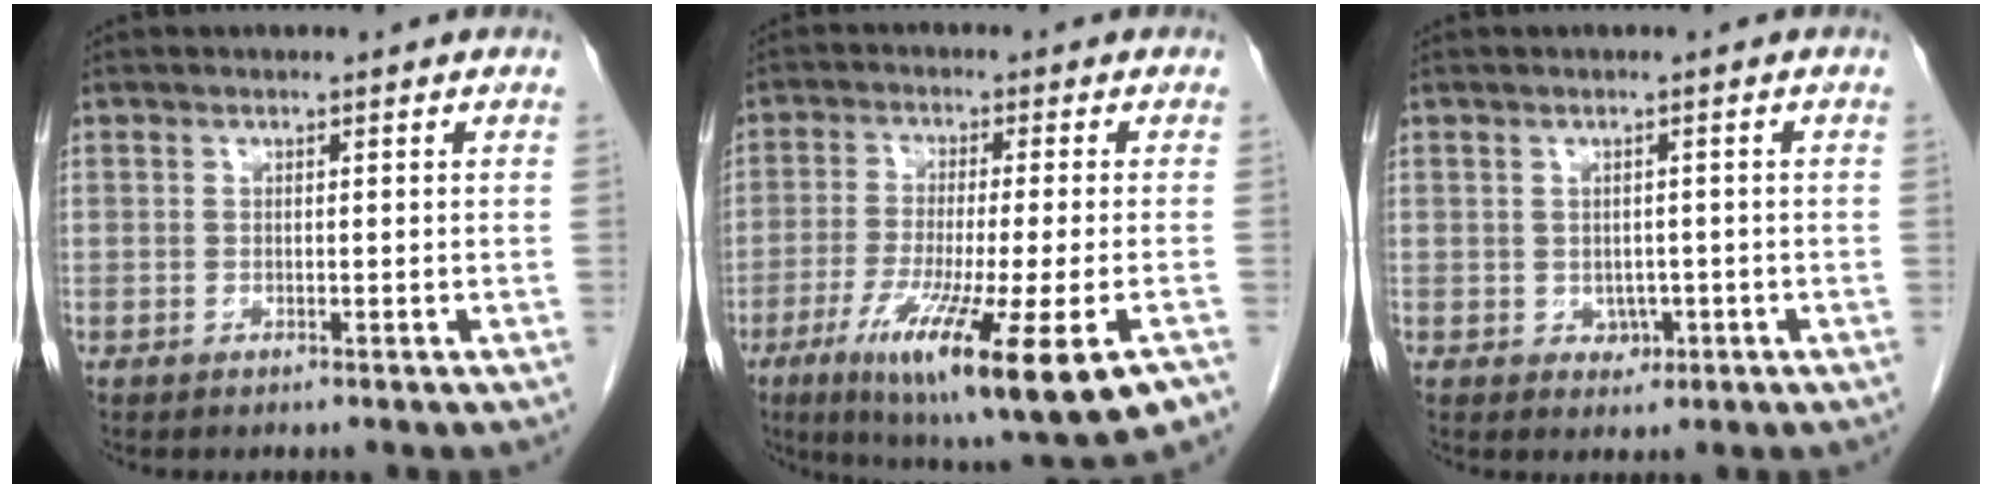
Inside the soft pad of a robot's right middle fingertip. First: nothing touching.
{"total": 17.6, "force": [-8.6, 0.8, 15.4], "torque": [-0.231, -0.057, -0.137]}
{"total": 2.2, "force": [-0.6, 1.8, 1.1], "torque": [-0.013, 0.003, -0.001]}